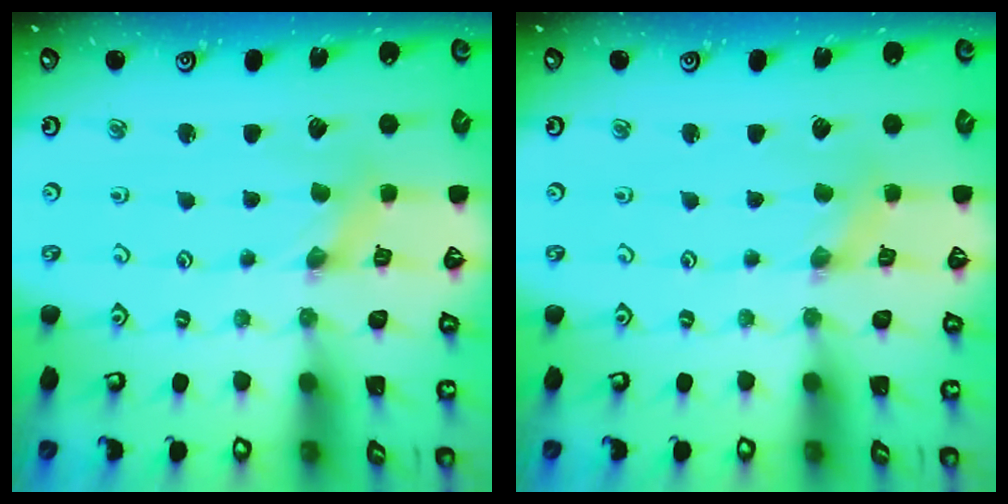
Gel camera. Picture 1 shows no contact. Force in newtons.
{"total": 0.6, "press": 0.6, "slide": 0.1}